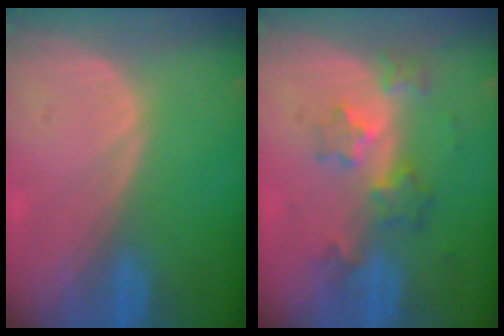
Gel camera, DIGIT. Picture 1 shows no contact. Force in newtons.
{"total": 5.9, "press": 5.4, "slide": 2.5}